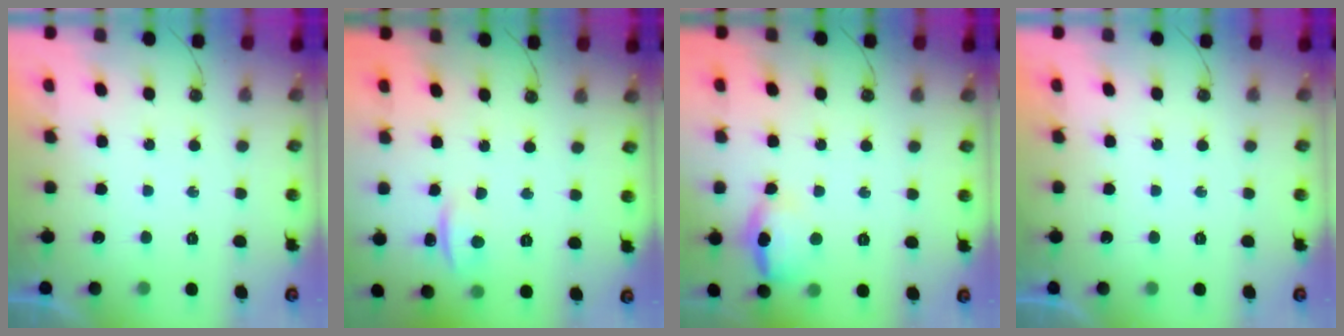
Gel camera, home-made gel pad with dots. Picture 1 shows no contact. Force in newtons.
{"total": 1.6, "press": 1.2, "slide": 1.0}
{"total": 12.4, "press": 12.3, "slide": 1.7}
{"total": 0.0}